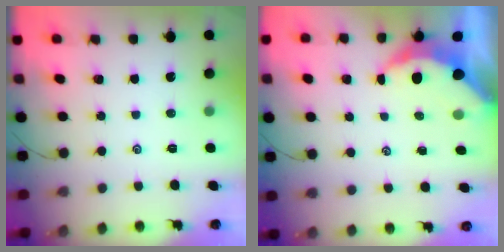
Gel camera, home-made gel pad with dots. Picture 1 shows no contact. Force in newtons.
{"total": 5.8, "press": 5.7, "slide": 0.8}